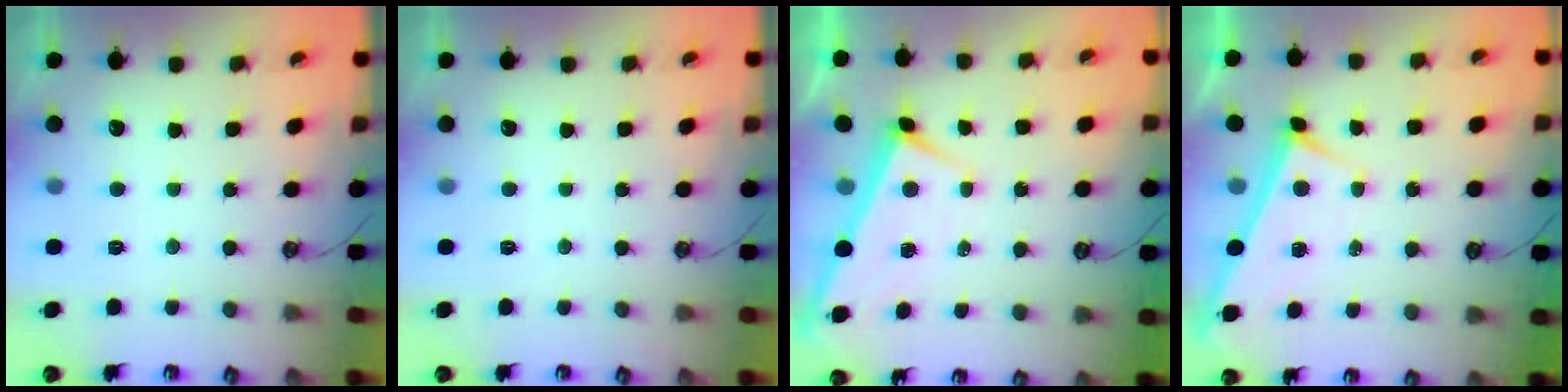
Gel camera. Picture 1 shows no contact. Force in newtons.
{"total": 0.0}
{"total": 1.8, "press": 1.8, "slide": 0.1}
{"total": 3.3, "press": 3.3, "slide": 0.3}